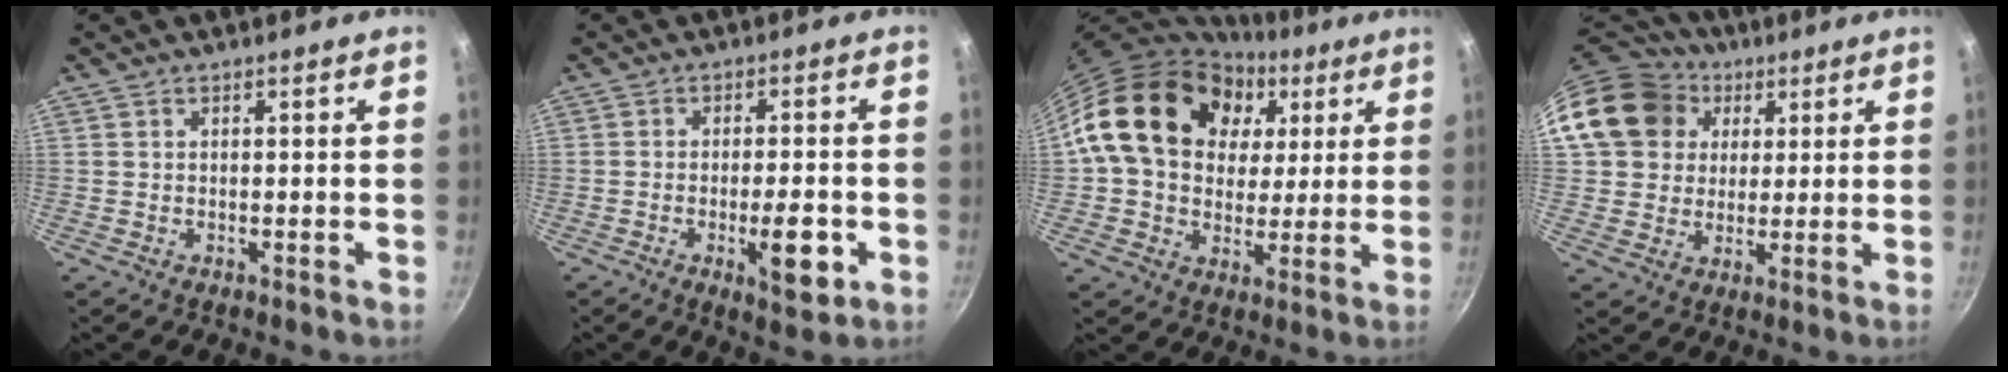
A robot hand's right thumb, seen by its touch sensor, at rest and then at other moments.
{"total": 7.8, "force": [-2.5, 2.6, 7.0], "torque": [-0.089, 0.008, -0.031]}
{"total": 21.9, "force": [6.7, 16.7, 12.4], "torque": [-0.192, 0.014, 0.111]}
{"total": 16.4, "force": [5.0, 14.0, 6.7], "torque": [-0.114, 0.025, 0.086]}